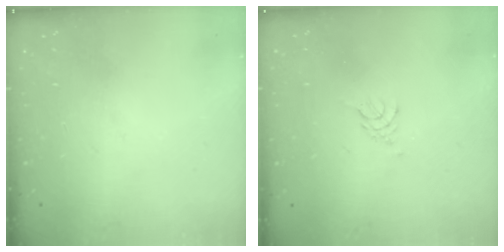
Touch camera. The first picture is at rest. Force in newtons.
{"total": 3.8, "press": 3.8, "slide": 0.6}